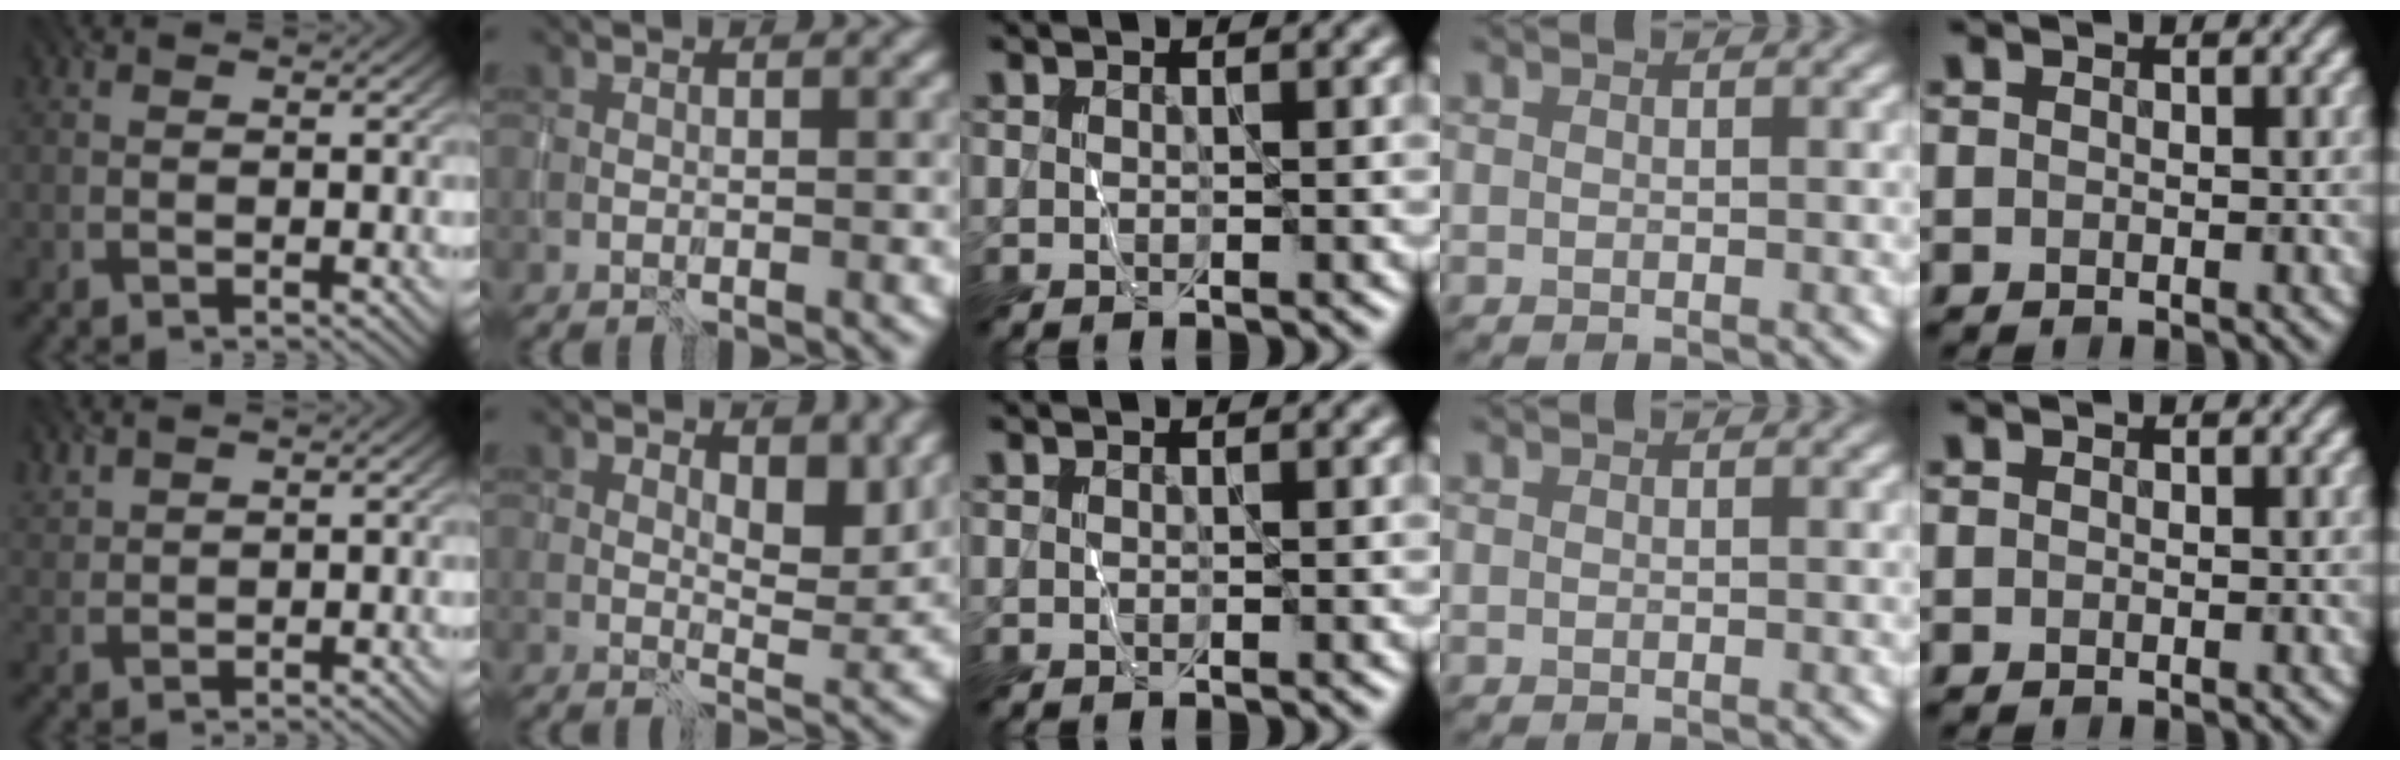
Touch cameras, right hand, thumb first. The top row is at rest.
{"thumb": {"total": 2.2, "force": [2.0, 0.5, 0.6], "torque": [-0.017, 0.004, 0.050]}, "index": {"total": 3.2, "force": [1.8, 1.4, 2.2], "torque": [-0.030, -0.008, 0.029]}}